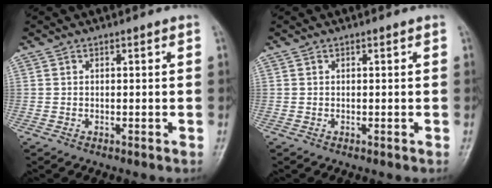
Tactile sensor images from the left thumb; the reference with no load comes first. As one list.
[{"total": 0.0}]